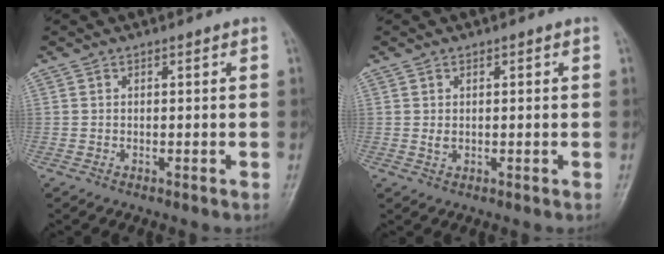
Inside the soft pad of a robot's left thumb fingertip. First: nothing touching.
{"total": 1.5, "force": [0.2, 1.0, 1.0], "torque": [-0.014, 0.002, 0.007]}